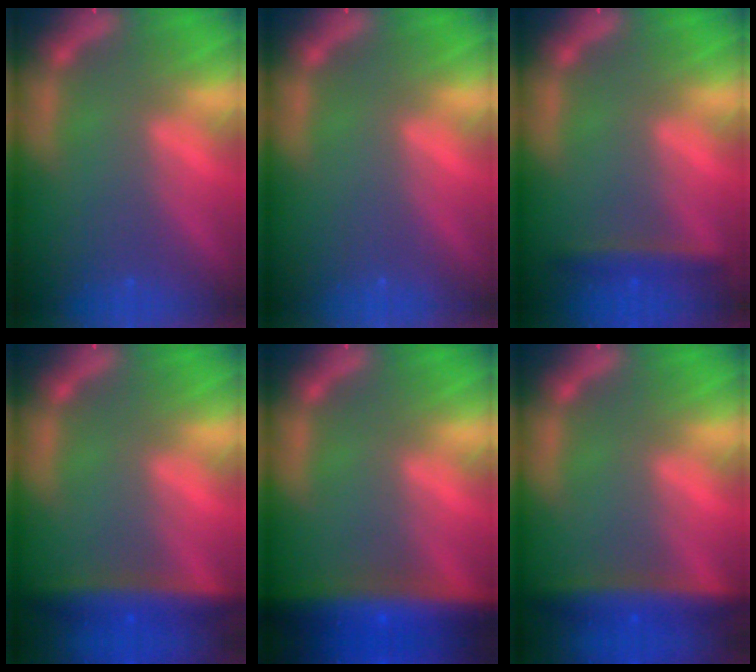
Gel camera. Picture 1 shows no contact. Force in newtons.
{"total": 0.0}
{"total": 2.4}
{"total": 5.0}
{"total": 9.0}
{"total": 5.0}